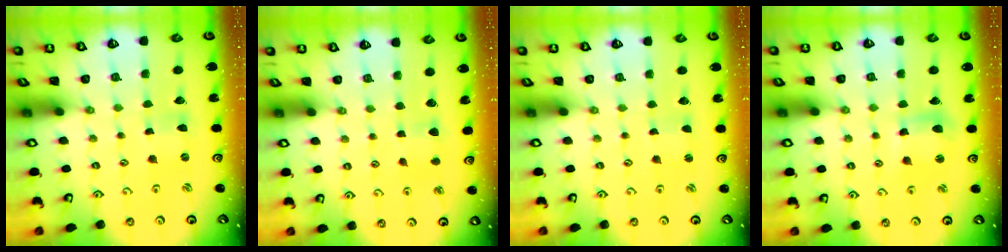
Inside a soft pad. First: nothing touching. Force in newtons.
{"total": 3.5, "press": 3.4, "slide": 0.5}
{"total": 0.5, "press": 0.5, "slide": 0.1}
{"total": 8.9, "press": 8.7, "slide": 1.4}